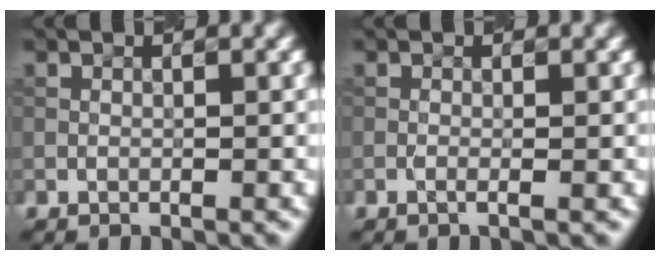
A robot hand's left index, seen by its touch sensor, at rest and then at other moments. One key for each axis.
{"total": 0.9, "fx": -0.2, "fy": 0.3, "fz": 0.8, "tx": -0.006, "ty": 0.003, "tz": -0.005}